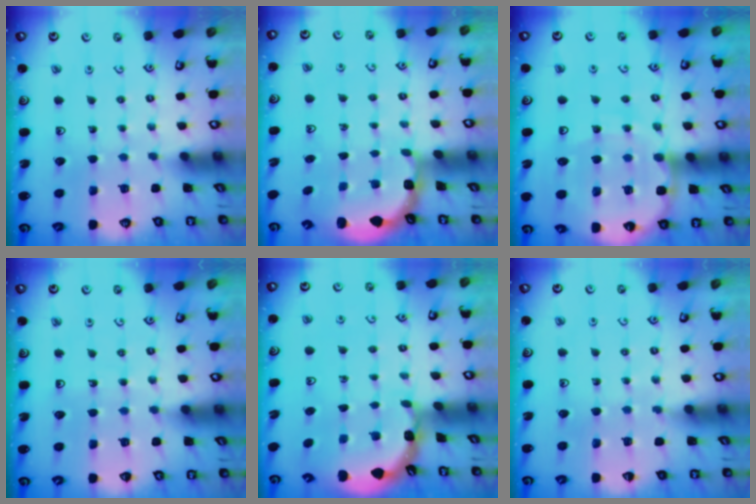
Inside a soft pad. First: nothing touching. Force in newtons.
{"total": 2.5, "press": 1.9, "slide": 1.6}
{"total": 11.7, "press": 11.6, "slide": 1.4}
{"total": 4.0, "press": 3.1, "slide": 2.5}
{"total": 1.9, "press": 1.9, "slide": 0.1}
{"total": 3.7, "press": 3.7, "slide": 0.5}